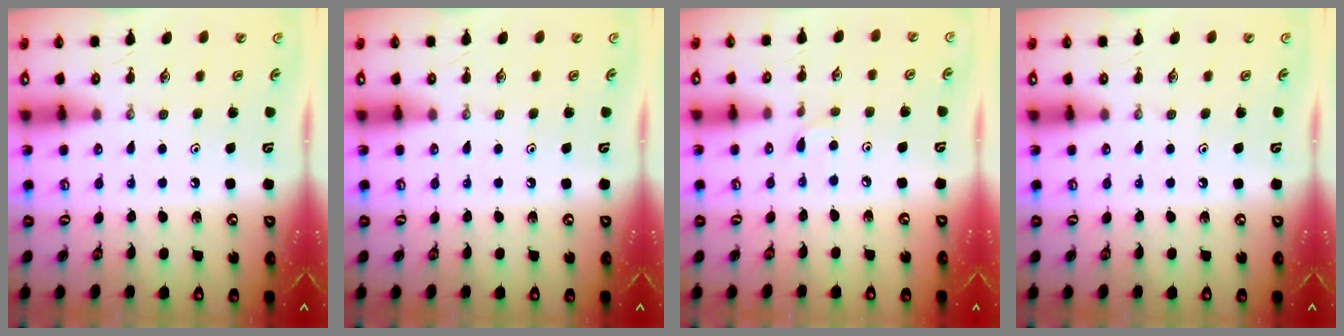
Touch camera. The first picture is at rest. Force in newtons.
{"total": 0.0}
{"total": 2.4, "press": 2.4, "slide": 0.4}
{"total": 0.0}